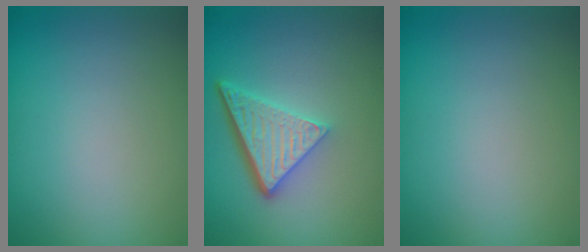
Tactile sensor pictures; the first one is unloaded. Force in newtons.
{"total": 5.2, "press": 3.6, "slide": 3.8}
{"total": 0.0}